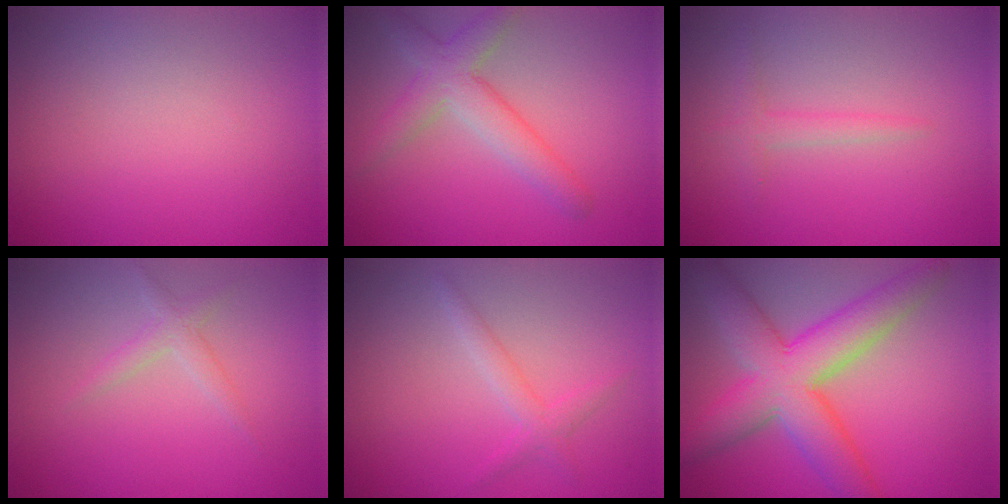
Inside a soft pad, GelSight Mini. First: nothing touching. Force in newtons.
{"total": 4.0, "press": 4.0, "slide": 0.2}
{"total": 1.5, "press": 1.5, "slide": 0.1}
{"total": 1.5, "press": 1.5, "slide": 0.0}
{"total": 1.7, "press": 1.7, "slide": 0.1}
{"total": 8.6, "press": 8.6, "slide": 0.4}